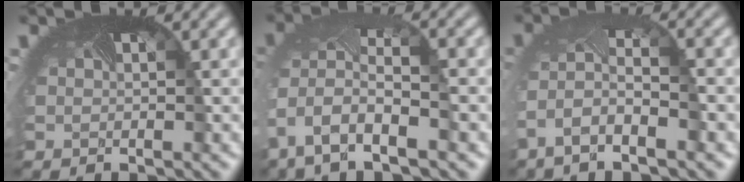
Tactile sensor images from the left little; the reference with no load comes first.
{"total": 9.6, "force": [-3.5, 4.8, 7.6], "torque": [-0.184, -0.030, -0.040]}
{"total": 5.9, "force": [-3.1, 1.8, 4.6], "torque": [-0.111, -0.012, -0.056]}